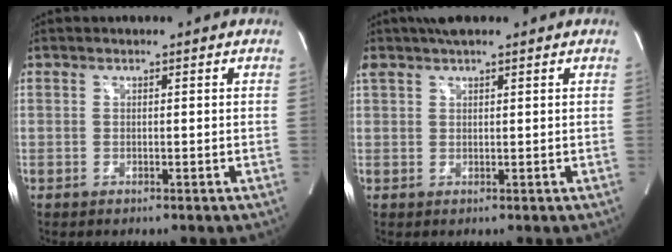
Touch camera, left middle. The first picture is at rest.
{"total": 4.8, "force": [3.8, 1.0, 2.7], "torque": [-0.059, 0.031, 0.071]}